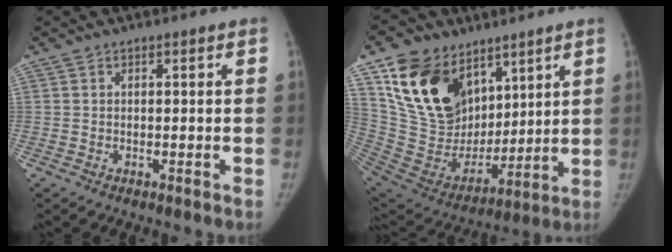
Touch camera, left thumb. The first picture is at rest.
{"total": 22.8, "force": [12.2, 15.1, 11.9], "torque": [-0.189, -0.038, 0.241]}